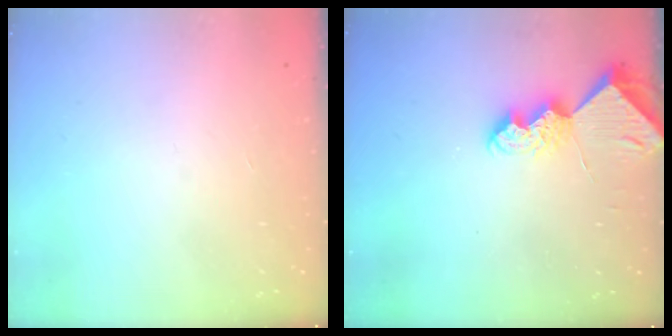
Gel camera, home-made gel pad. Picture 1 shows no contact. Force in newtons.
{"total": 7.2, "press": 7.2, "slide": 0.6}